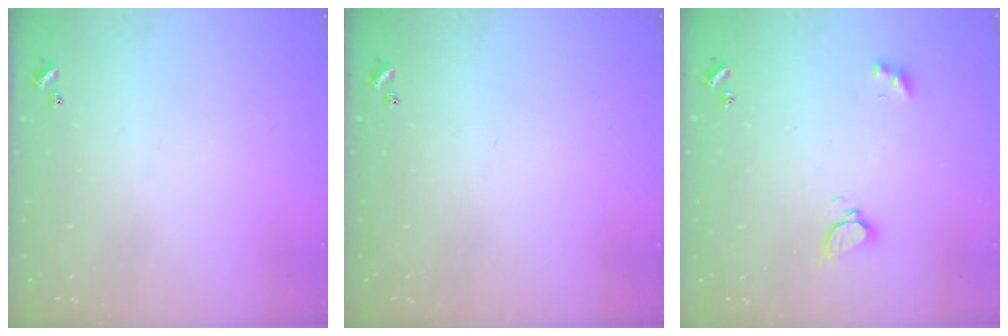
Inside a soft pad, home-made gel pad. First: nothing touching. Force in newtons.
{"total": 0.0}
{"total": 3.4, "press": 3.4, "slide": 0.3}